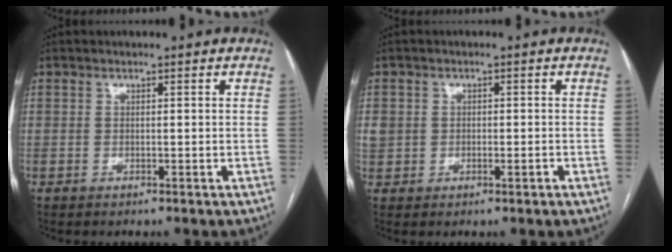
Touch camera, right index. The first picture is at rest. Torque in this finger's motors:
{"motor_torque": [0.00, 0.08, 0.10, 0.00]}